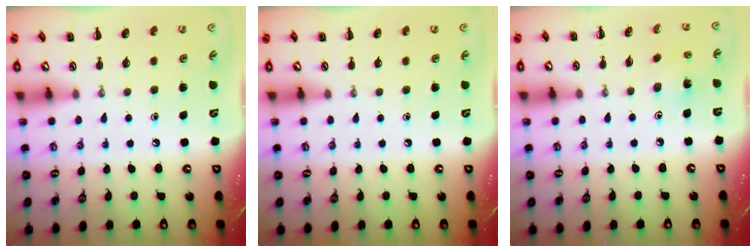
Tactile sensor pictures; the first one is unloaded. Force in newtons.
{"total": 0.0}
{"total": 3.0, "press": 2.8, "slide": 0.9}